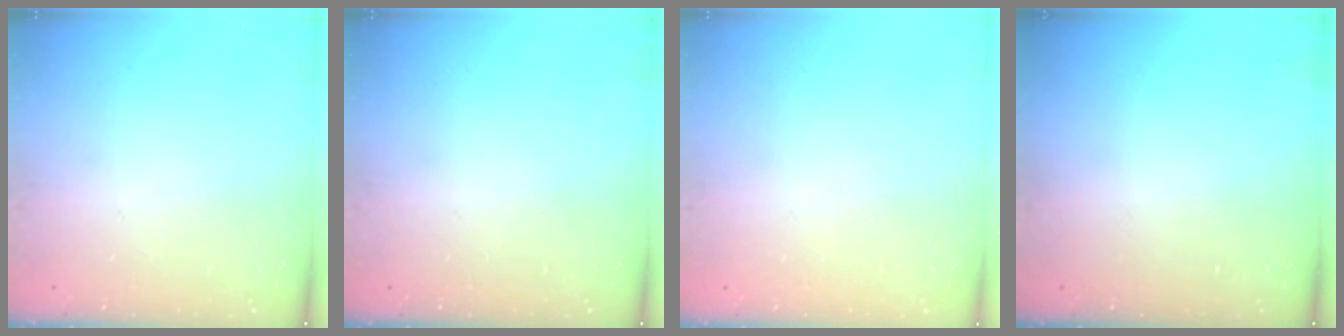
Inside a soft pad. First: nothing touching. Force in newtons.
{"total": 0.0}
{"total": 2.4, "press": 2.4, "slide": 0.2}
{"total": 0.0}